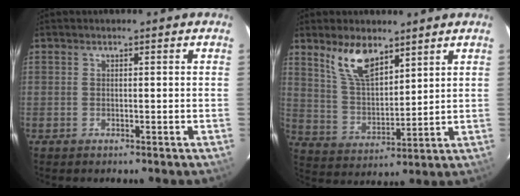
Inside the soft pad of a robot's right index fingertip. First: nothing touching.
{"total": 9.9, "force": [6.7, 4.1, 6.1], "torque": [-0.114, 0.008, 0.139]}